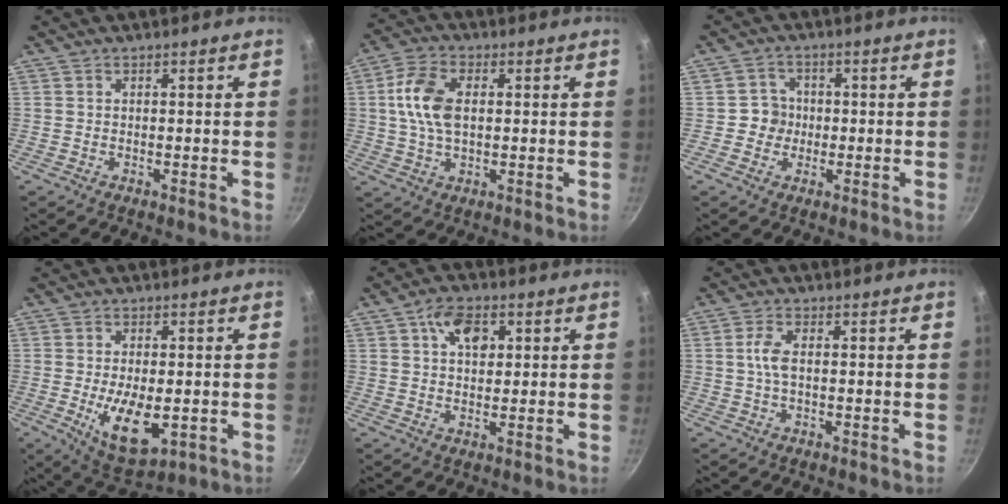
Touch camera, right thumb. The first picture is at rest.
{"total": 9.9, "force": [1.3, 6.0, 7.7], "torque": [-0.144, 0.016, 0.018]}
{"total": 4.3, "force": [-0.5, 4.1, 0.9], "torque": [0.020, 0.011, -0.014]}
{"total": 11.3, "force": [-2.2, 5.6, 9.6], "torque": [-0.146, -0.006, -0.022]}
{"total": 7.1, "force": [2.3, 4.4, 5.0], "torque": [-0.059, -0.002, 0.032]}
{"total": 3.7, "force": [0.1, 1.7, 3.3], "torque": [-0.077, 0.007, -0.001]}